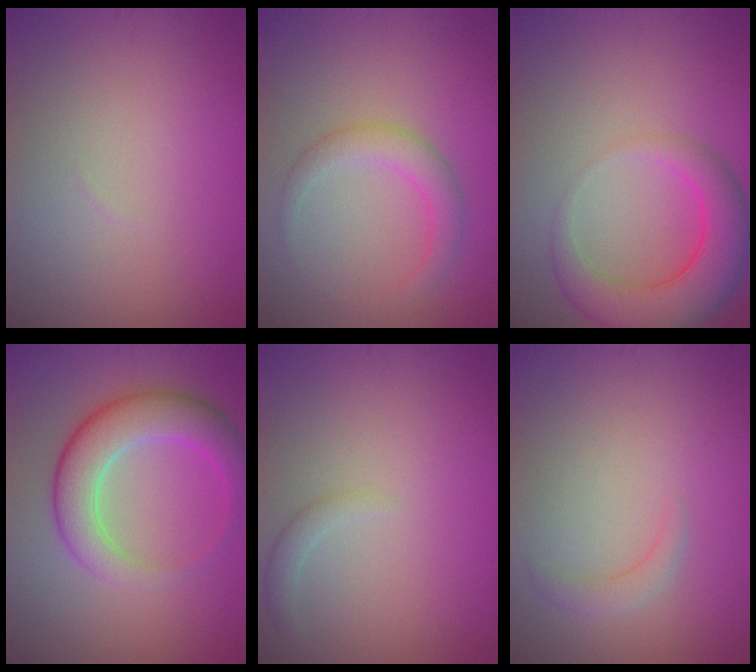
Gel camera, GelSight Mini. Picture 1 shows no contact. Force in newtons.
{"total": 2.7, "press": 2.7, "slide": 0.1}
{"total": 6.2, "press": 6.2, "slide": 0.4}
{"total": 6.1, "press": 6.1, "slide": 0.3}
{"total": 1.2, "press": 1.2, "slide": 0.1}
{"total": 1.4, "press": 1.3, "slide": 0.3}